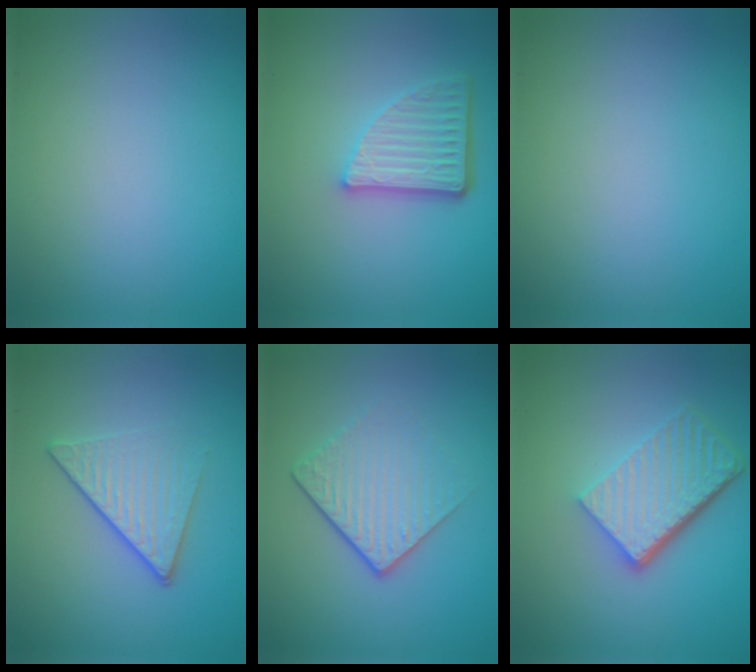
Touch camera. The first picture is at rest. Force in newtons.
{"total": 5.0, "press": 3.5, "slide": 3.6}
{"total": 0.0}
{"total": 4.2, "press": 2.9, "slide": 3.1}
{"total": 4.4, "press": 2.7, "slide": 3.4}
{"total": 6.0, "press": 4.1, "slide": 4.4}